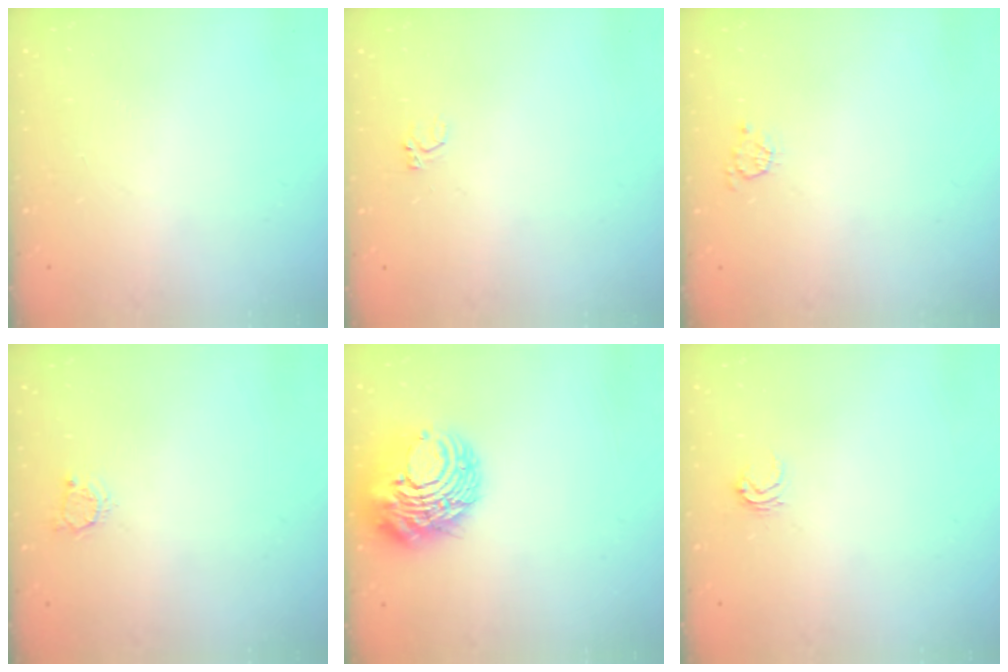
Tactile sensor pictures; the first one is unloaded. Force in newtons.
{"total": 2.4, "press": 2.3, "slide": 0.5}
{"total": 3.6, "press": 3.5, "slide": 0.4}
{"total": 3.0, "press": 3.0, "slide": 0.4}
{"total": 14.0, "press": 14.0, "slide": 1.3}
{"total": 3.3, "press": 3.3, "slide": 0.4}